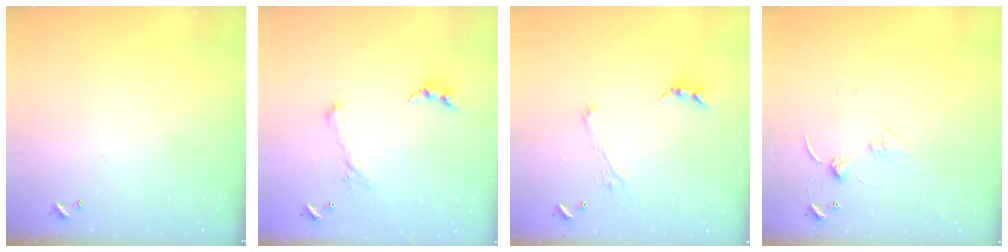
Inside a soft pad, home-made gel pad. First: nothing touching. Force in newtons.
{"total": 2.8, "press": 2.6, "slide": 0.9}
{"total": 2.8, "press": 2.8, "slide": 0.1}
{"total": 0.6, "press": 0.5, "slide": 0.3}